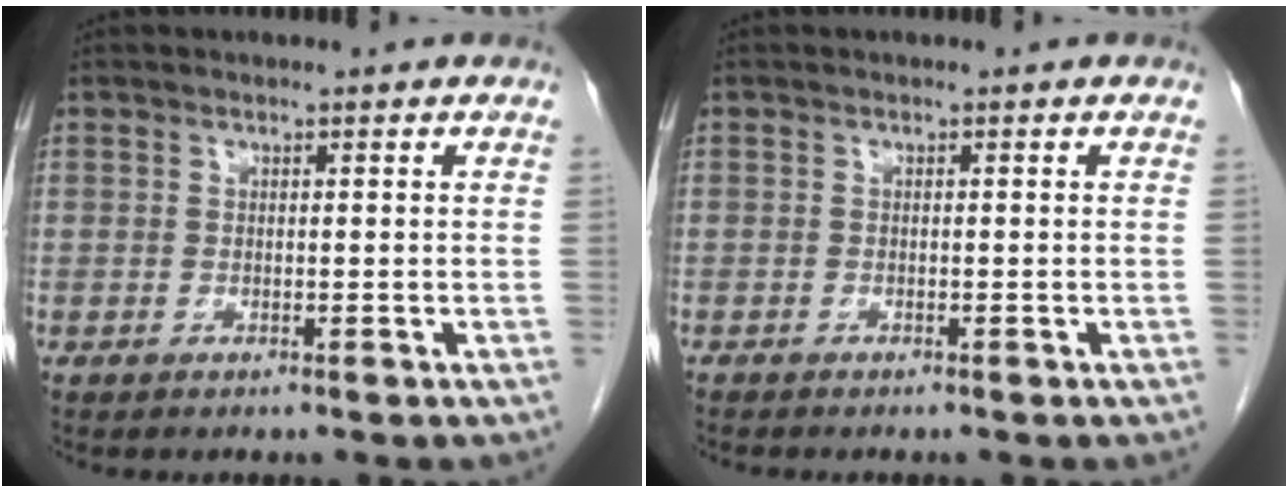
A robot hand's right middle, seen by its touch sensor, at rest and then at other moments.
{"total": 0.8, "force": [-0.7, 0.1, 0.3], "torque": [-0.009, -0.003, -0.011]}